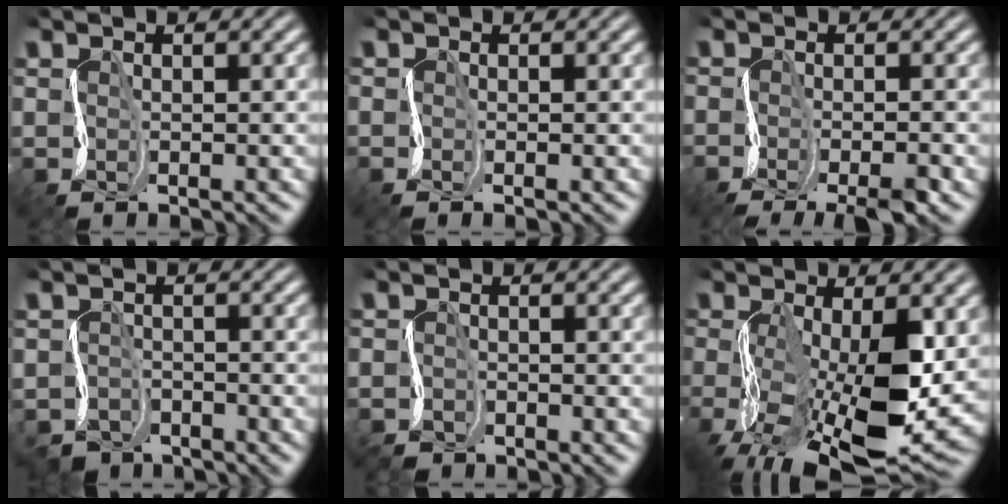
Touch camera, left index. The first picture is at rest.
{"total": 0.7, "force": [-0.6, -0.3, 0.1], "torque": [-0.007, -0.003, -0.018]}
{"total": 3.8, "force": [-2.8, 0.3, 2.5], "torque": [-0.039, -0.002, -0.056]}
{"total": 3.2, "force": [-3.0, 1.2, 0.2], "torque": [-0.003, -0.003, -0.063]}
{"total": 2.0, "force": [-1.9, 0.4, -0.1], "torque": [-0.004, 0.000, -0.043]}
{"total": 12.9, "force": [-3.3, 5.5, 11.2], "torque": [-0.212, -0.024, -0.052]}